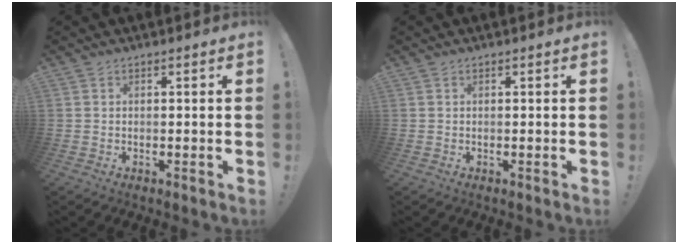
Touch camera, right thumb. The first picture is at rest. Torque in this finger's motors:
{"motor_torque": [-0.02, 0.02, -0.06, 0.04, 0.02]}